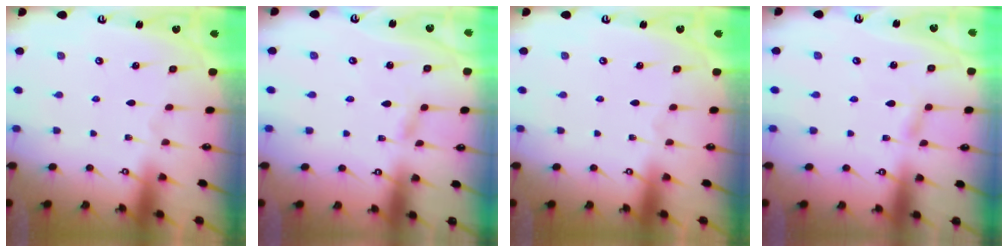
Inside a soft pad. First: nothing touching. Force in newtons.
{"total": 1.2, "press": 1.2, "slide": 0.1}
{"total": 0.0}
{"total": 4.2, "press": 4.2, "slide": 0.5}